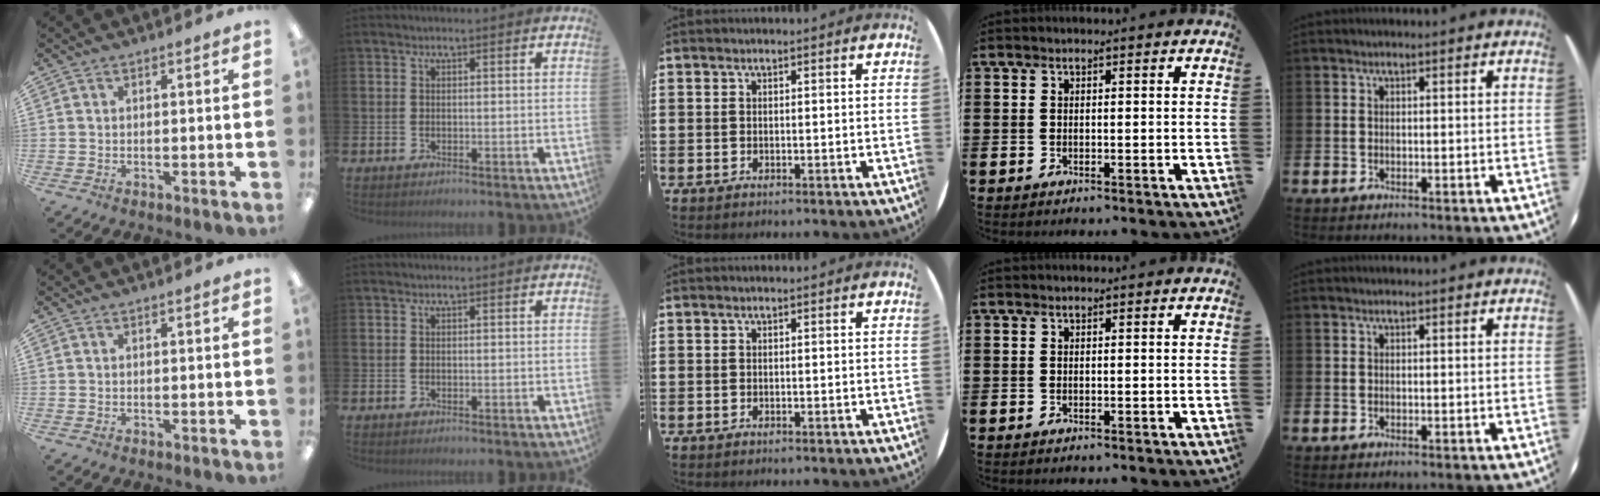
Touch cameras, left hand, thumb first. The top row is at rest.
{}